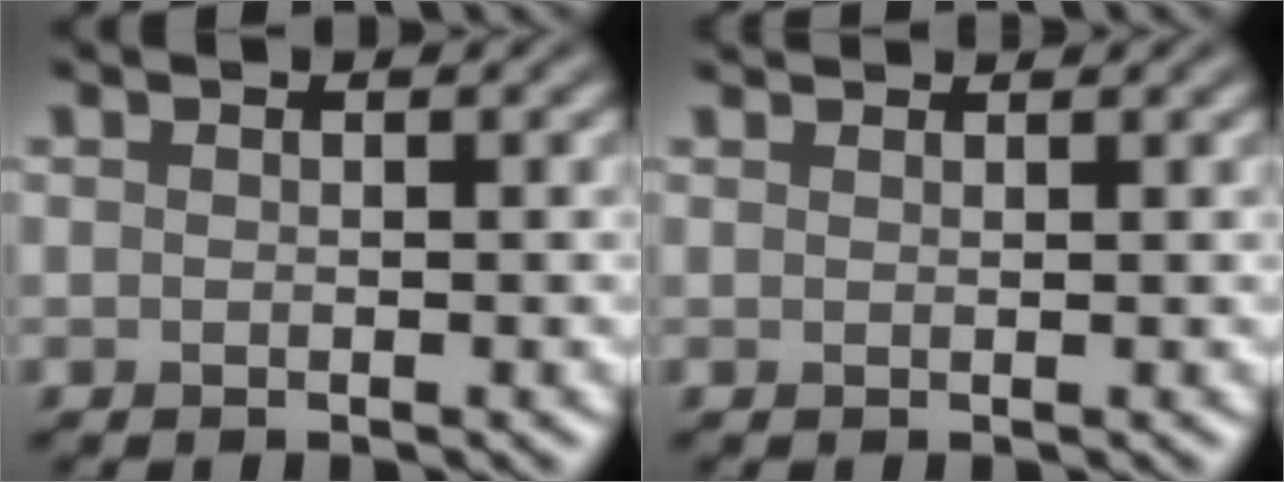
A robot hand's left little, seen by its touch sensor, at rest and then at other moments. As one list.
[{"total": 1.8, "force": [1.7, 0.2, 0.5], "torque": [-0.013, -0.001, 0.017]}]